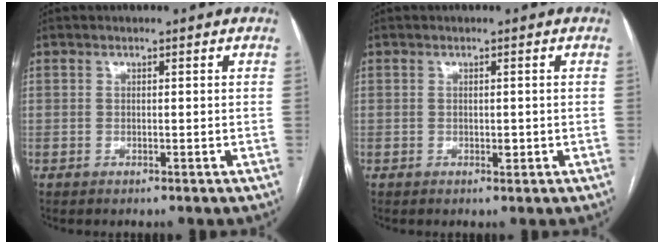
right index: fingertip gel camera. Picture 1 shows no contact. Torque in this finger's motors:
{"motor_torque": [0.29, 0.05, 0.16, 0.02]}